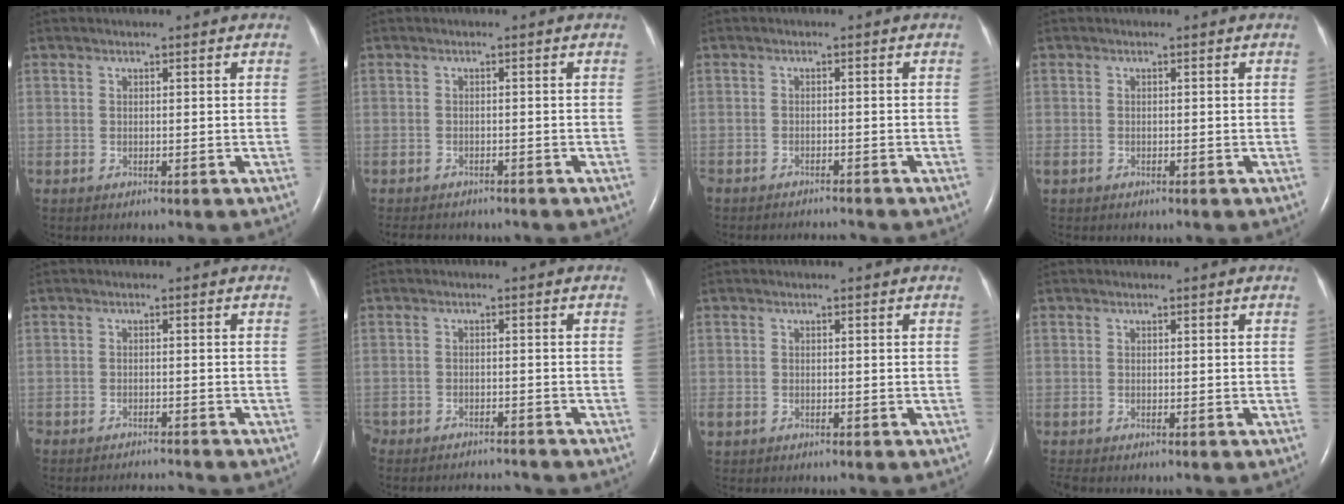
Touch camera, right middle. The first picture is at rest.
{"total": 6.3, "force": [-5.5, 2.1, 2.2], "torque": [-0.032, -0.002, -0.071]}
{"total": 3.1, "force": [-3.1, 0.1, 0.3], "torque": [-0.003, -0.011, -0.048]}
{"total": 0.7, "force": [-0.5, 0.5, 0.2], "torque": [-0.008, 0.000, -0.009]}
{"total": 4.0, "force": [-3.9, -0.3, 0.3], "torque": [-0.004, -0.012, -0.062]}
{"total": 7.7, "force": [-7.4, 1.5, 1.3], "torque": [-0.024, -0.006, -0.104]}
{"total": 1.9, "force": [-1.3, 1.2, 0.6], "torque": [-0.019, -0.002, -0.022]}
{"total": 0.9, "force": [-0.9, -0.1, 0.2], "torque": [-0.011, -0.004, -0.018]}